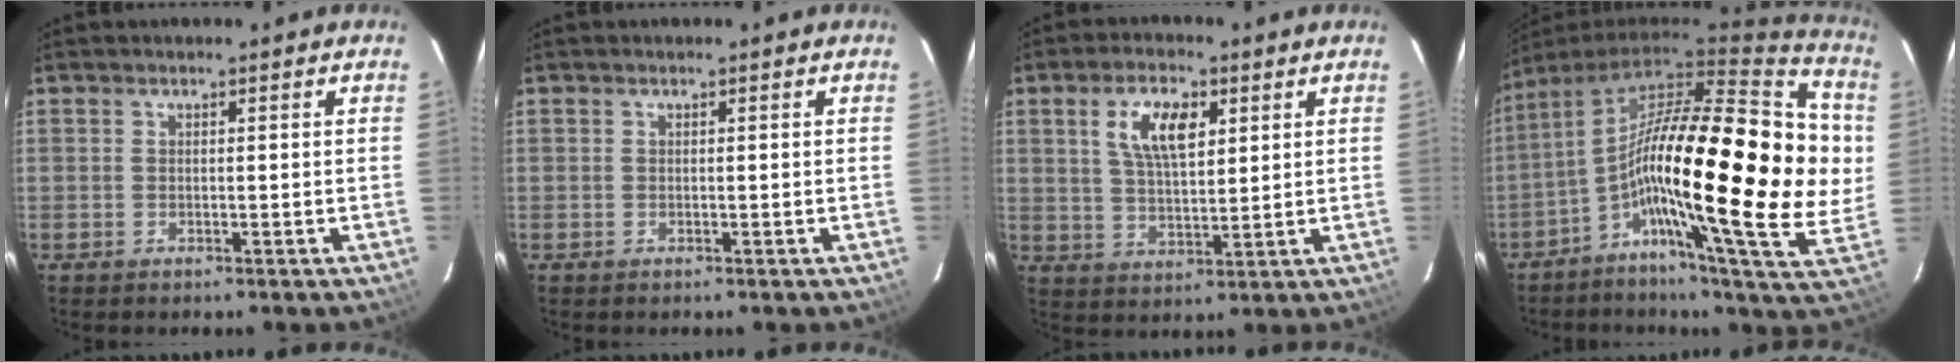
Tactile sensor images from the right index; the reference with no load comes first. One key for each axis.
{"total": 0.0}
{"total": 8.6, "fx": 3.4, "fy": 3.8, "fz": 6.9, "tx": -0.132, "ty": 0.011, "tz": 0.065}
{"total": 30.4, "fx": 1.8, "fy": 7.0, "fz": 29.5, "tx": -0.448, "ty": 0.002, "tz": 0.008}